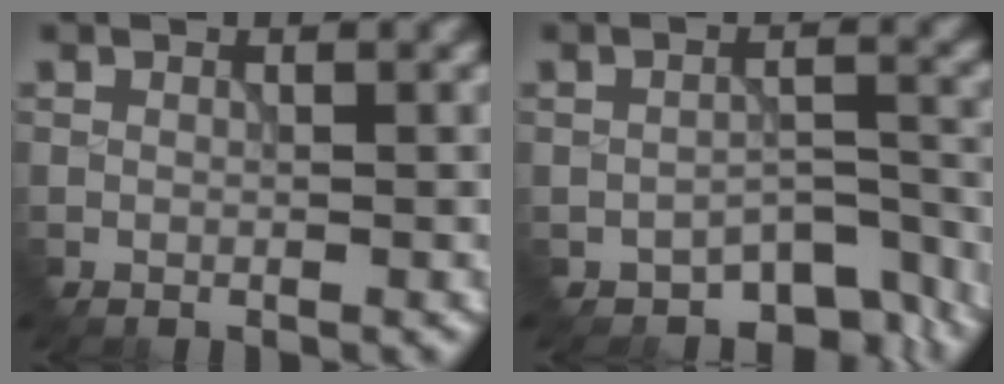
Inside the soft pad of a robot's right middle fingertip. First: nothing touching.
{"total": 4.6, "force": [-3.5, 2.2, 2.0], "torque": [-0.021, -0.008, -0.045]}